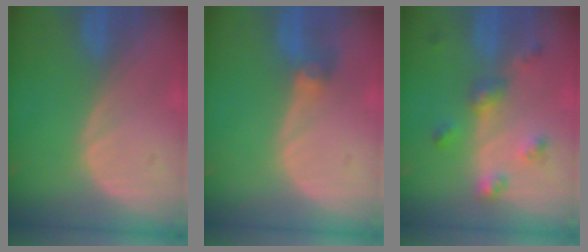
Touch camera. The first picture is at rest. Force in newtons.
{"total": 3.0, "press": 2.6, "slide": 1.4}
{"total": 5.0, "press": 4.9, "slide": 0.6}